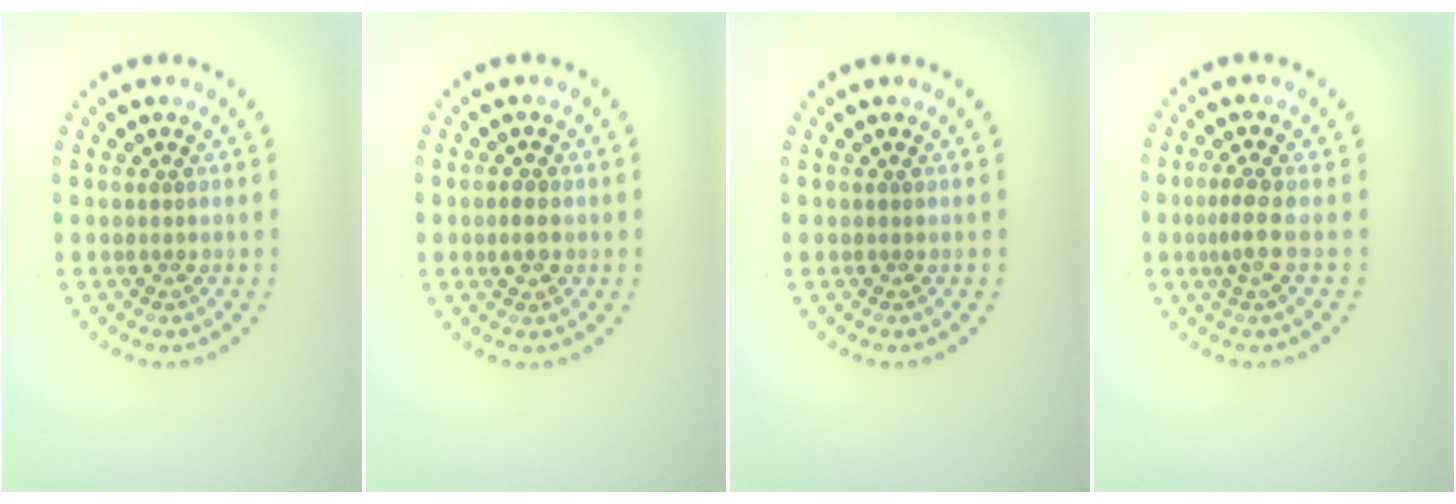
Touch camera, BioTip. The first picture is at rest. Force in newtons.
{"total": 1.6, "press": 1.6, "slide": 0.2}
{"total": 0.0}
{"total": 2.0, "press": 1.4, "slide": 1.4}